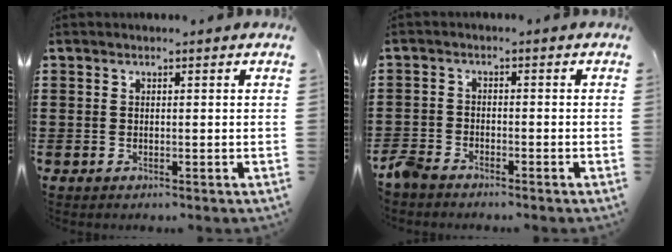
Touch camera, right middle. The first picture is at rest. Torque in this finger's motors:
{"motor_torque": [1.17, 0.88, 0.28, 0.17]}